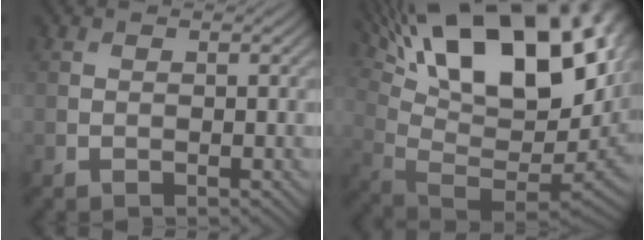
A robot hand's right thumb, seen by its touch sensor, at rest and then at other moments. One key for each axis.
{"total": 23.2, "fx": 11.0, "fy": 9.3, "fz": 18.2, "tx": -0.274, "ty": 0.034, "tz": 0.196}